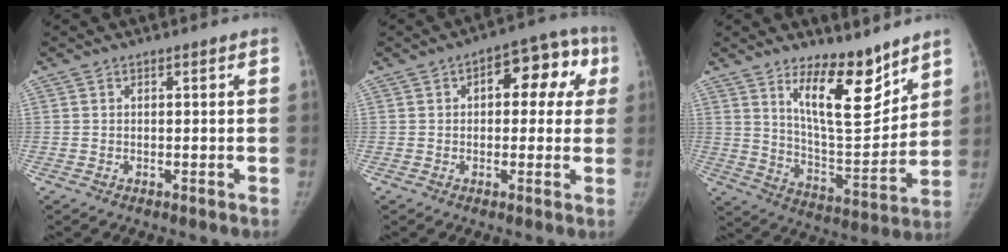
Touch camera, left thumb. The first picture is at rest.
{"total": 11.5, "force": [2.9, 6.6, 9.0], "torque": [-0.064, 0.030, 0.028]}
{"total": 14.3, "force": [9.6, 5.1, 9.3], "torque": [-0.110, -0.089, 0.172]}